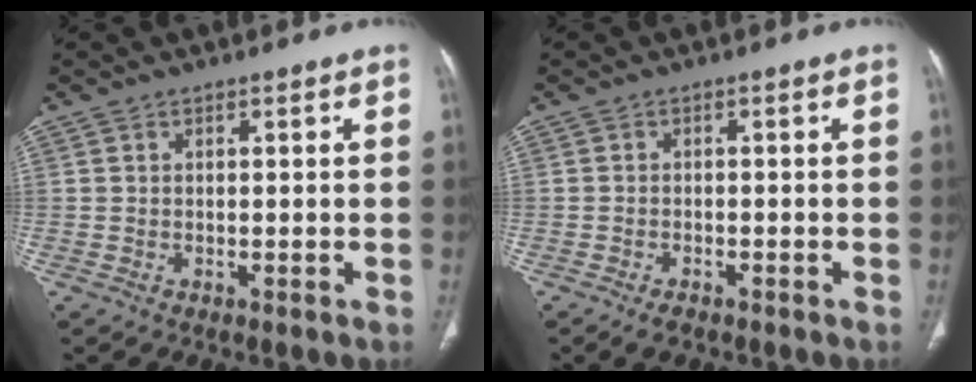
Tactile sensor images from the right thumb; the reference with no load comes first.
{"total": 0.7, "force": [-0.5, 0.4, 0.2], "torque": [-0.009, 0.002, -0.009]}